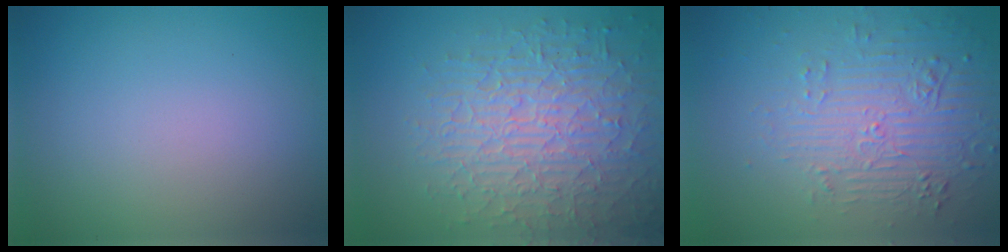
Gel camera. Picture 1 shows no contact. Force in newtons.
{"total": 8.6, "press": 6.1, "slide": 6.1}
{"total": 5.9, "press": 3.6, "slide": 4.7}